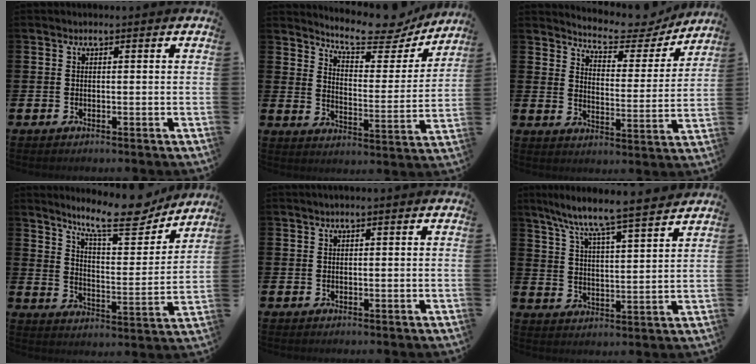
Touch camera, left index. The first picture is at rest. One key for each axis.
{"total": 8.9, "fx": 8.3, "fy": 1.8, "fz": 2.5, "tx": -0.054, "ty": -0.066, "tz": 0.142}
{"total": 6.1, "fx": 5.8, "fy": 1.6, "fz": 1.2, "tx": -0.040, "ty": -0.050, "tz": 0.094}
{"total": 11.9, "fx": 10.3, "fy": 2.5, "fz": 5.4, "tx": -0.100, "ty": -0.065, "tz": 0.175}
{"total": 0.6, "fx": 0.3, "fy": 0.0, "fz": 0.5, "tx": -0.016, "ty": 0.005, "tz": 0.007}
{"total": 7.6, "fx": 7.3, "fy": -0.3, "fz": 2.3, "tx": -0.073, "ty": -0.061, "tz": 0.123}